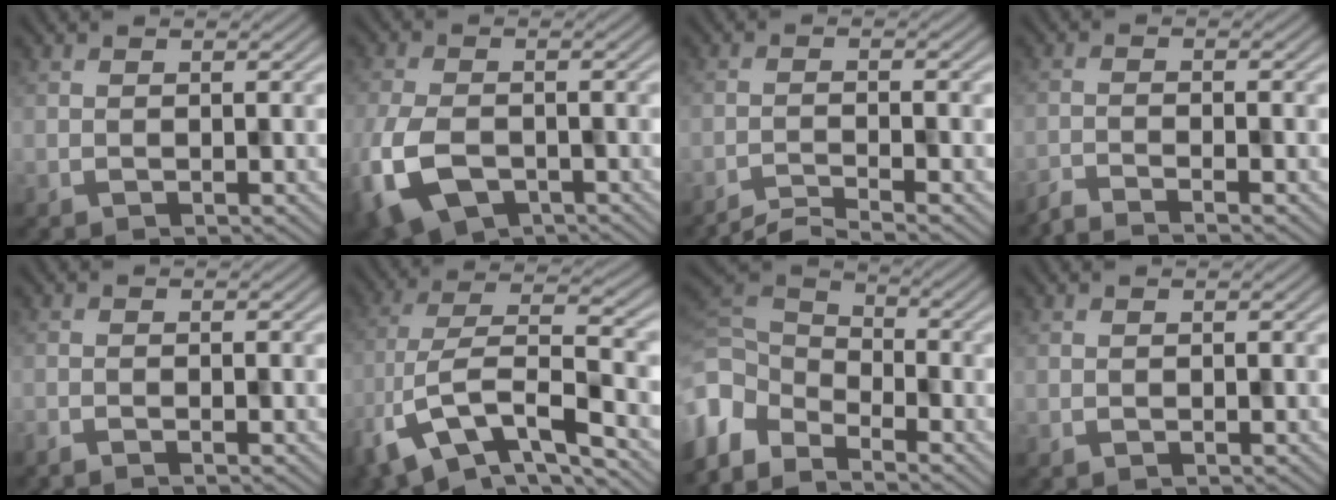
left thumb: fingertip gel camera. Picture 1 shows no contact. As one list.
[{"total": 8.7, "force": [-4.1, 4.9, 6.0], "torque": [-0.153, -0.023, -0.077]}, {"total": 3.8, "force": [-3.2, 0.3, 2.0], "torque": [-0.023, 0.004, -0.073]}, {"total": 3.7, "force": [-3.0, 0.3, 2.1], "torque": [-0.038, -0.002, -0.070]}, {"total": 1.3, "force": [-1.0, 0.0, 0.8], "torque": [-0.010, -0.002, -0.025]}, {"total": 12.4, "force": [-7.3, 4.4, 8.9], "torque": [-0.179, -0.008, -0.141]}, {"total": 6.9, "force": [-4.3, 3.8, 3.8], "torque": [-0.101, -0.009, -0.101]}, {"total": 0.0}]